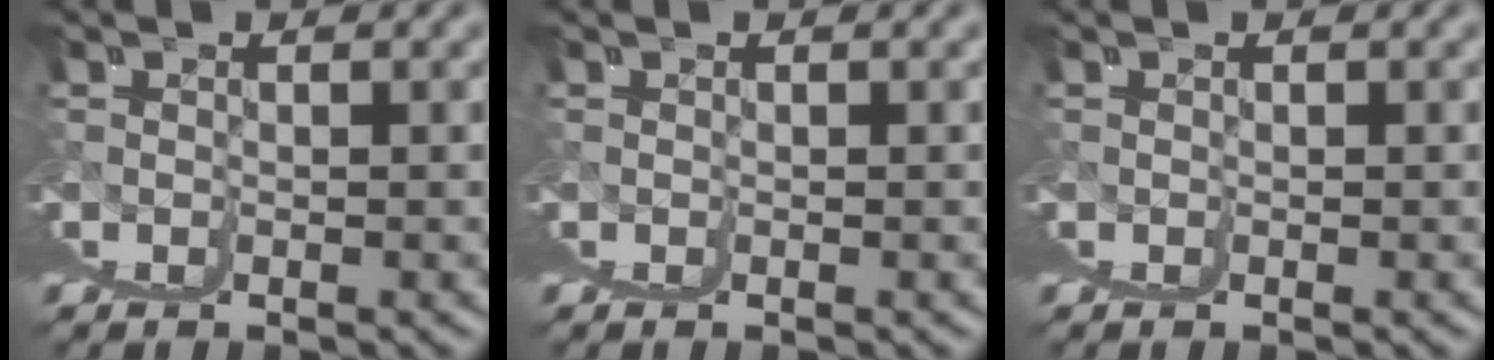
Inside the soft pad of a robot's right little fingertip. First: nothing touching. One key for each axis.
{"total": 0.0}
{"total": 0.0}